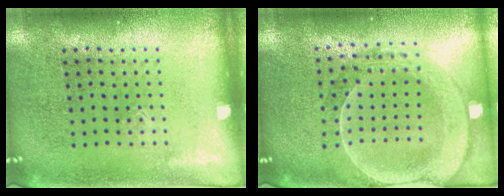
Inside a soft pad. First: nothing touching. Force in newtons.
{"total": 2.2, "press": 2.0, "slide": 0.9}